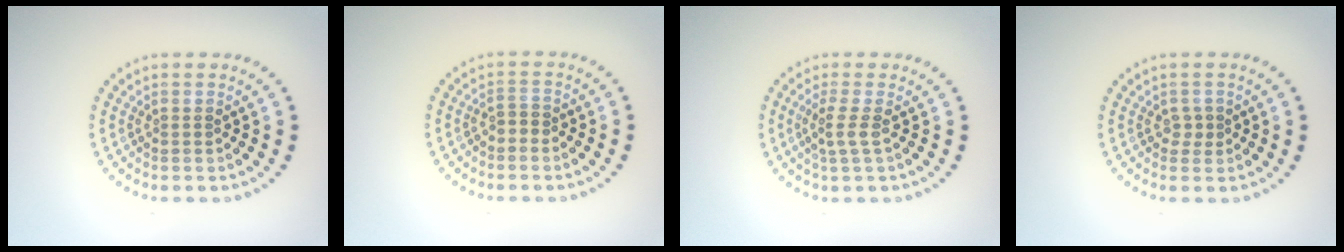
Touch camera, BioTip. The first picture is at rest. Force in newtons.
{"total": 0.9, "press": 0.7, "slide": 0.6}
{"total": 1.7, "press": 1.3, "slide": 1.1}
{"total": 1.0, "press": 0.9, "slide": 0.5}